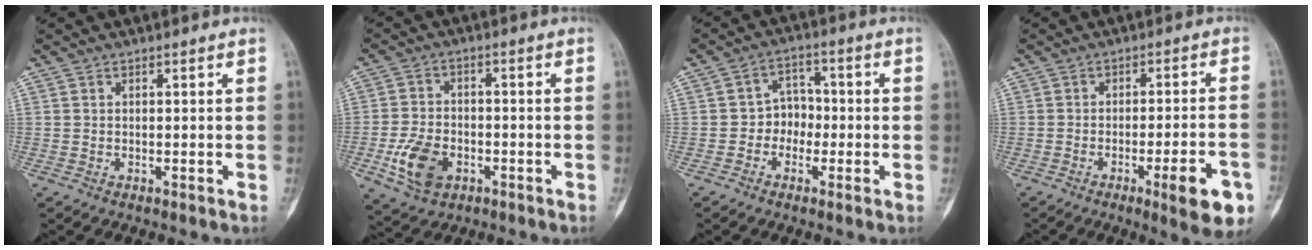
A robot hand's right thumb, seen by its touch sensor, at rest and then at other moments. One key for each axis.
{"total": 8.9, "fx": -3.3, "fy": 5.9, "fz": 5.8, "tx": -0.105, "ty": 0.011, "tz": -0.057}
{"total": 5.2, "fx": -1.4, "fy": 4.4, "fz": 2.3, "tx": 0.004, "ty": 0.020, "tz": -0.038}
{"total": 10.2, "fx": -4.6, "fy": 1.9, "fz": 9.0, "tx": -0.112, "ty": 0.016, "tz": -0.056}